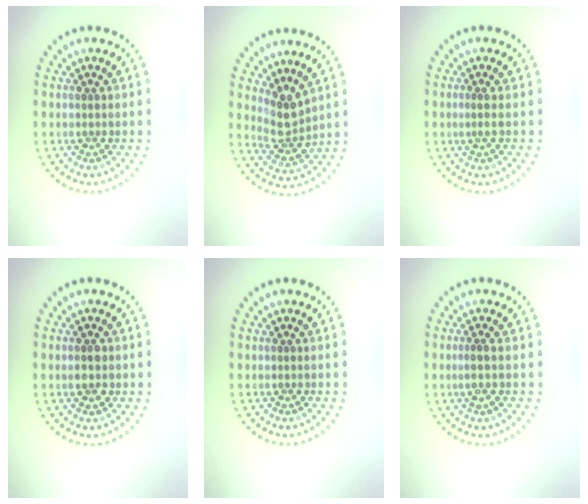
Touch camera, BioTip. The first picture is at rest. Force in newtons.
{"total": 2.8, "press": 2.1, "slide": 1.8}
{"total": 0.5, "press": 0.2, "slide": 0.5}
{"total": 2.1, "press": 2.1, "slide": 0.0}
{"total": 0.0}
{"total": 1.0, "press": 0.7, "slide": 0.7}